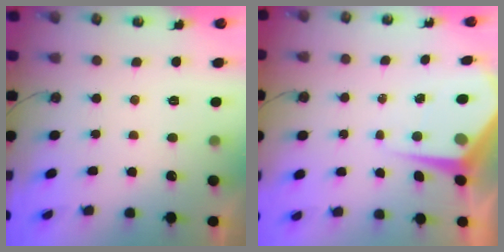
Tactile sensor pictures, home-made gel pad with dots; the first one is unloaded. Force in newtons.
{"total": 6.3, "press": 6.3, "slide": 0.4}